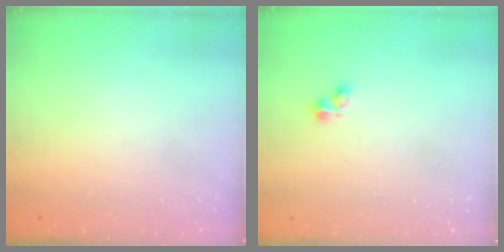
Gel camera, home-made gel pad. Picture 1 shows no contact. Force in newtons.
{"total": 2.5, "press": 2.5, "slide": 0.4}